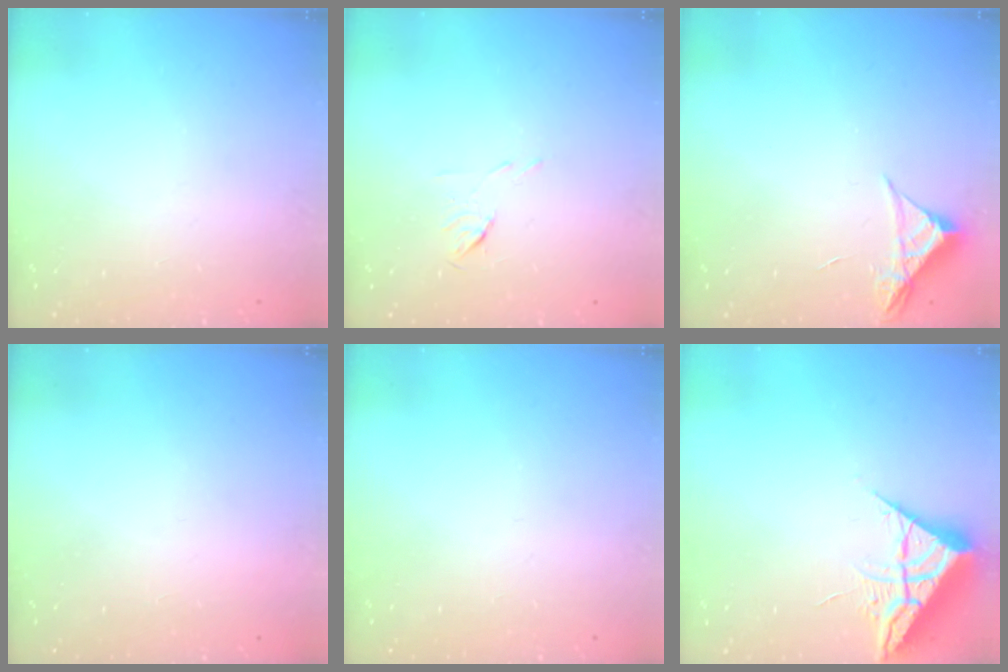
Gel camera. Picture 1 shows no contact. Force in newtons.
{"total": 4.1, "press": 3.9, "slide": 1.2}
{"total": 4.2, "press": 4.2, "slide": 0.4}
{"total": 1.5, "press": 1.5, "slide": 0.1}
{"total": 0.0}
{"total": 6.9, "press": 6.9, "slide": 0.4}